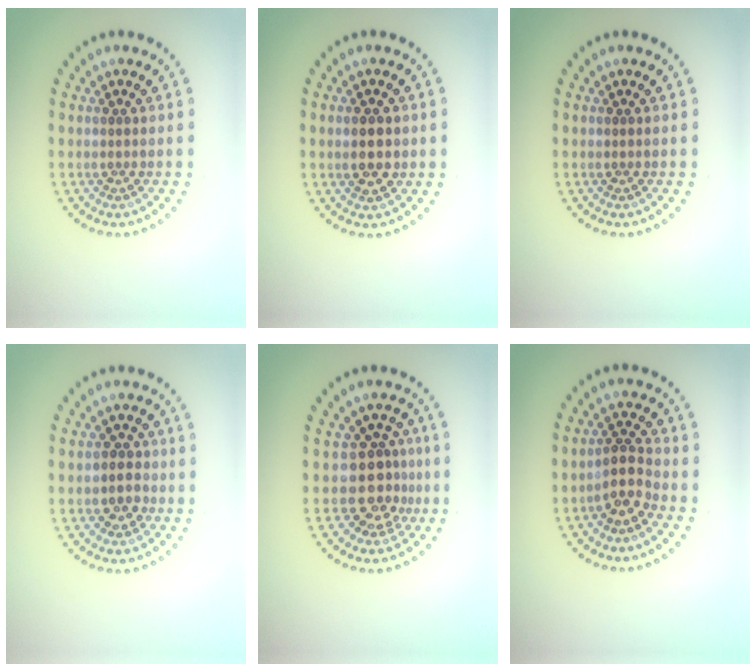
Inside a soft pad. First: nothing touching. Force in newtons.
{"total": 2.7, "press": 2.7, "slide": 0.3}
{"total": 0.0}
{"total": 2.4, "press": 2.3, "slide": 0.9}
{"total": 3.6, "press": 2.7, "slide": 2.4}
{"total": 2.5, "press": 2.1, "slide": 1.5}